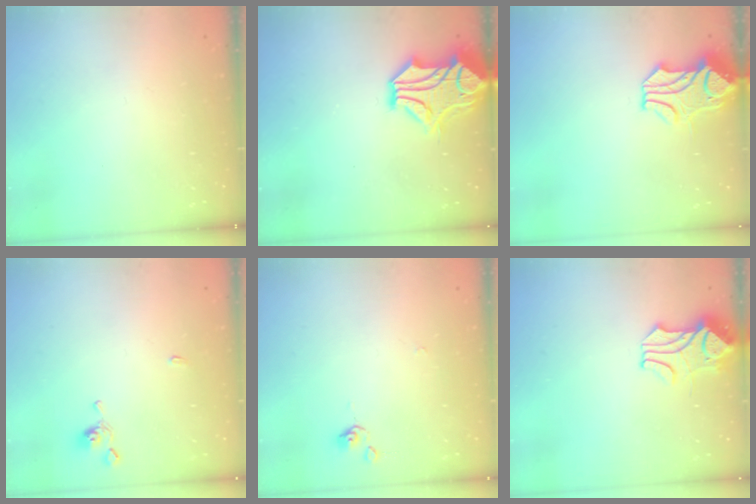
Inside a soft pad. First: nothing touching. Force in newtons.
{"total": 5.7, "press": 5.3, "slide": 2.1}
{"total": 1.7, "press": 1.1, "slide": 1.3}
{"total": 1.2, "press": 1.1, "slide": 0.5}
{"total": 0.0}
{"total": 2.2, "press": 1.8, "slide": 1.2}